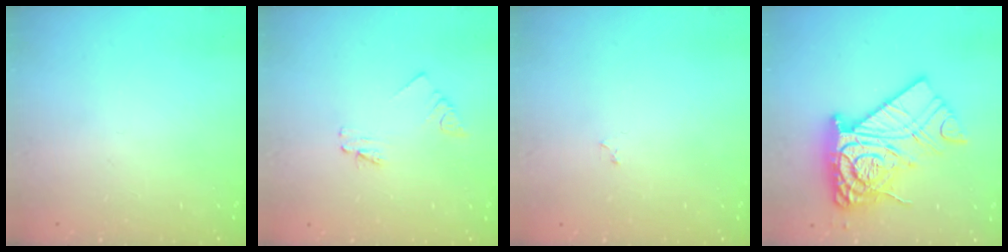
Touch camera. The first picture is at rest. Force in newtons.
{"total": 1.6, "press": 1.6, "slide": 0.2}
{"total": 2.2, "press": 2.1, "slide": 0.3}
{"total": 18.8, "press": 18.7, "slide": 1.5}